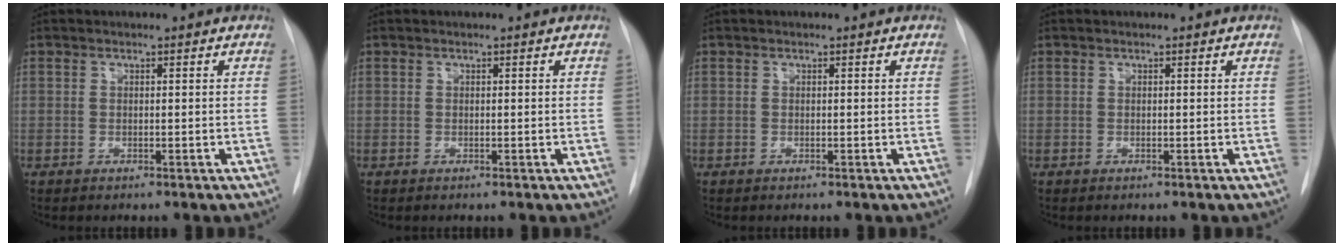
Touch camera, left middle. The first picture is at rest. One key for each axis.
{"total": 0.0}
{"total": 0.0}
{"total": 0.0}